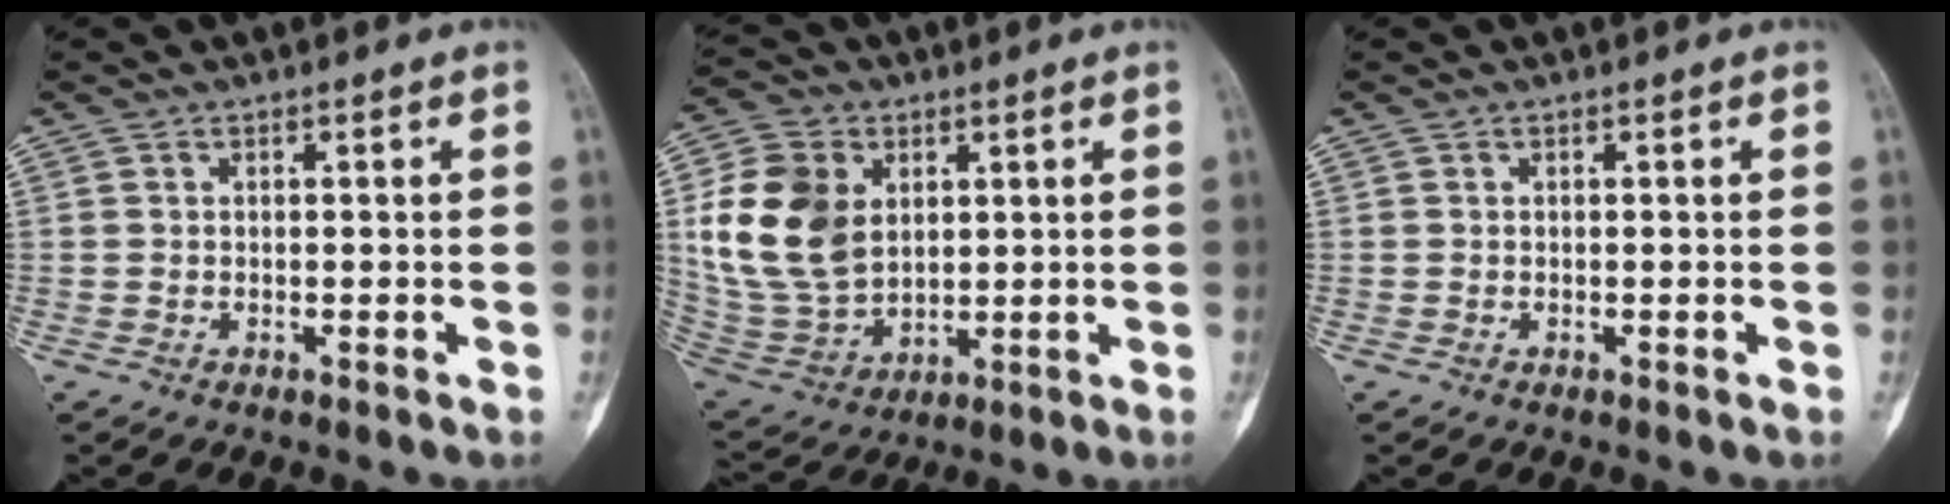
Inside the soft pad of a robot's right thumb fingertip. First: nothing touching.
{"total": 16.3, "force": [3.5, 11.9, 10.6], "torque": [-0.186, -0.009, 0.079]}
{"total": 0.0}